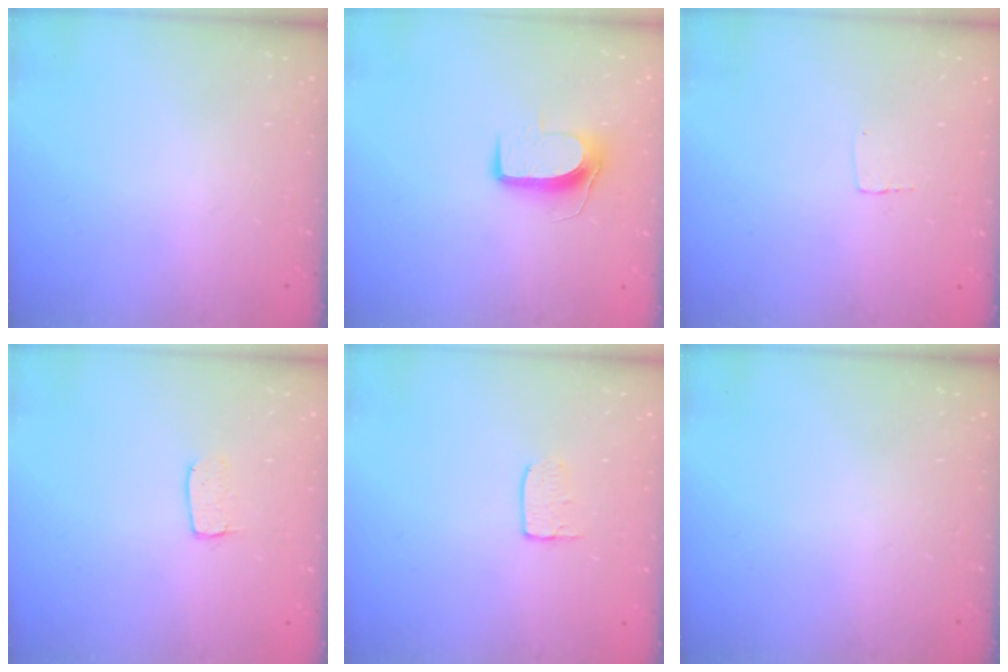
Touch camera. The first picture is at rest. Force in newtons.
{"total": 9.4, "press": 9.4, "slide": 0.3}
{"total": 2.3, "press": 2.3, "slide": 0.1}
{"total": 3.6, "press": 3.6, "slide": 0.2}
{"total": 4.3, "press": 4.3, "slide": 0.3}
{"total": 0.0}